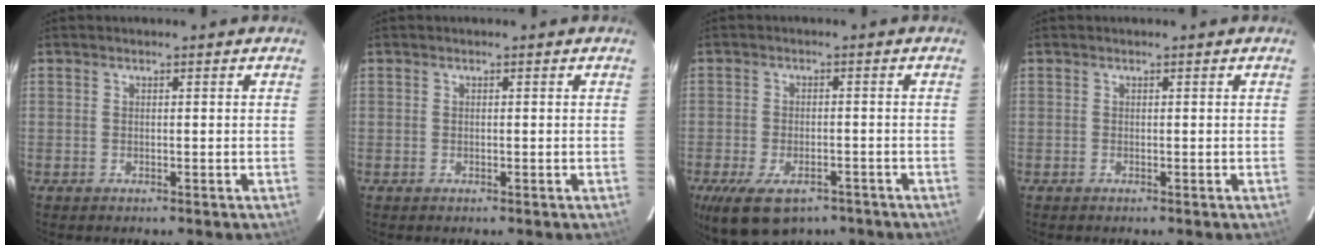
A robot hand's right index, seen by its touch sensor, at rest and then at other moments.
{"total": 0.0}
{"total": 12.0, "force": [-7.7, 6.0, 6.9], "torque": [-0.149, -0.026, -0.121]}
{"total": 0.0}